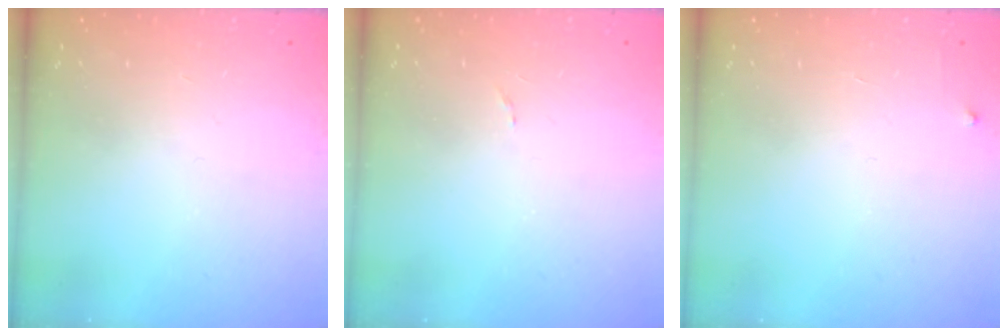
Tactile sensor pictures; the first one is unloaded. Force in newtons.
{"total": 4.3, "press": 4.2, "slide": 0.3}
{"total": 2.3, "press": 2.3, "slide": 0.3}